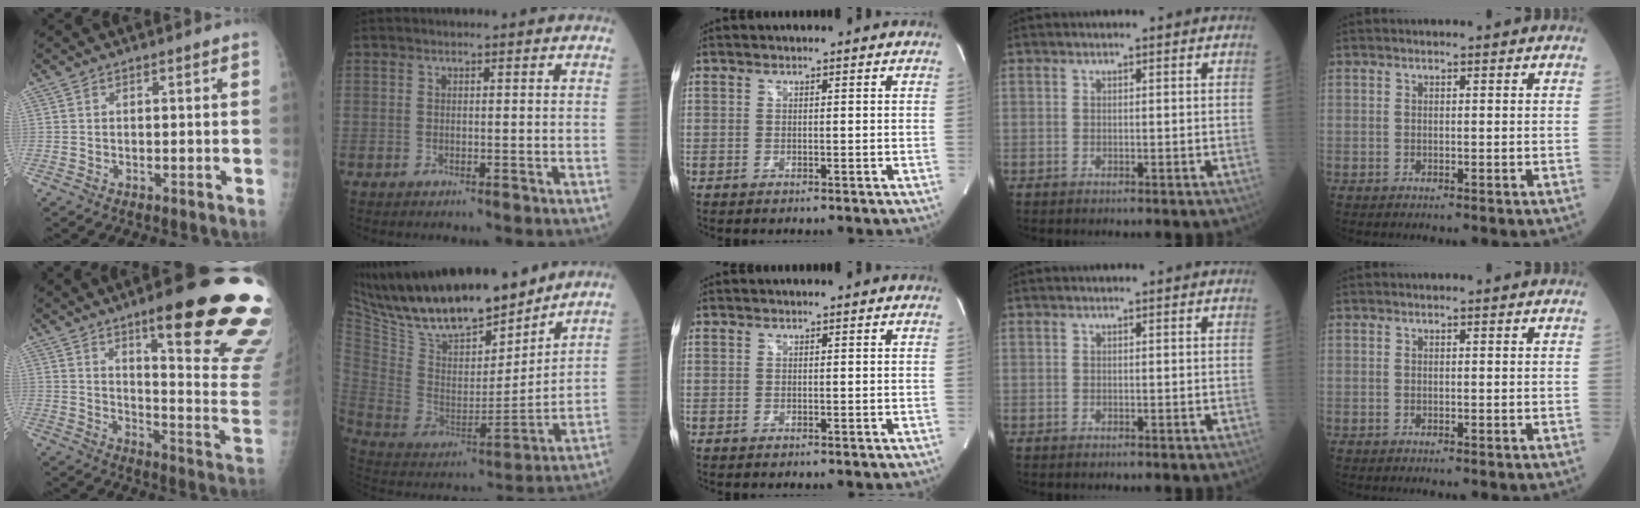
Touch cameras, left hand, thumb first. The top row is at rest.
{"thumb": {"total": 26.0, "force": [15.9, 4.6, 20.0], "torque": [-0.203, -0.073, 0.219]}, "index": {"total": 21.6, "force": [18.0, 5.8, 10.4], "torque": [-0.195, -0.006, 0.318]}}